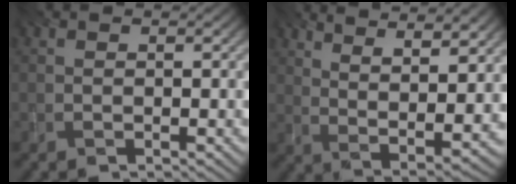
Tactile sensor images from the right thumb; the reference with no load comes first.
{"total": 11.8, "force": [7.4, 3.1, 8.6], "torque": [-0.148, 0.007, 0.111]}